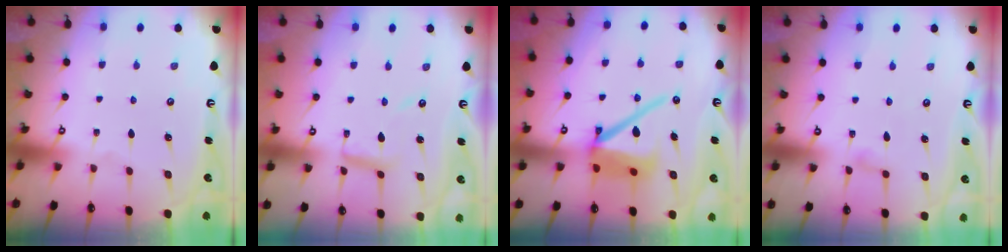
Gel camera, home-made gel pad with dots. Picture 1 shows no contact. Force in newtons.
{"total": 7.6, "press": 7.6, "slide": 0.4}
{"total": 13.7, "press": 13.6, "slide": 1.9}
{"total": 4.7, "press": 4.7, "slide": 0.5}